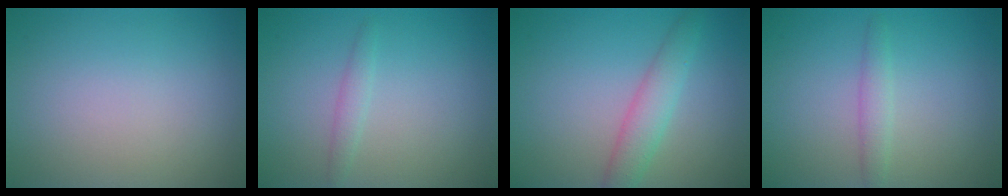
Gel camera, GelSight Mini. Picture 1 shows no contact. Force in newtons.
{"total": 1.2, "press": 1.2, "slide": 0.0}
{"total": 3.0, "press": 3.0, "slide": 0.1}
{"total": 1.5, "press": 1.5, "slide": 0.1}